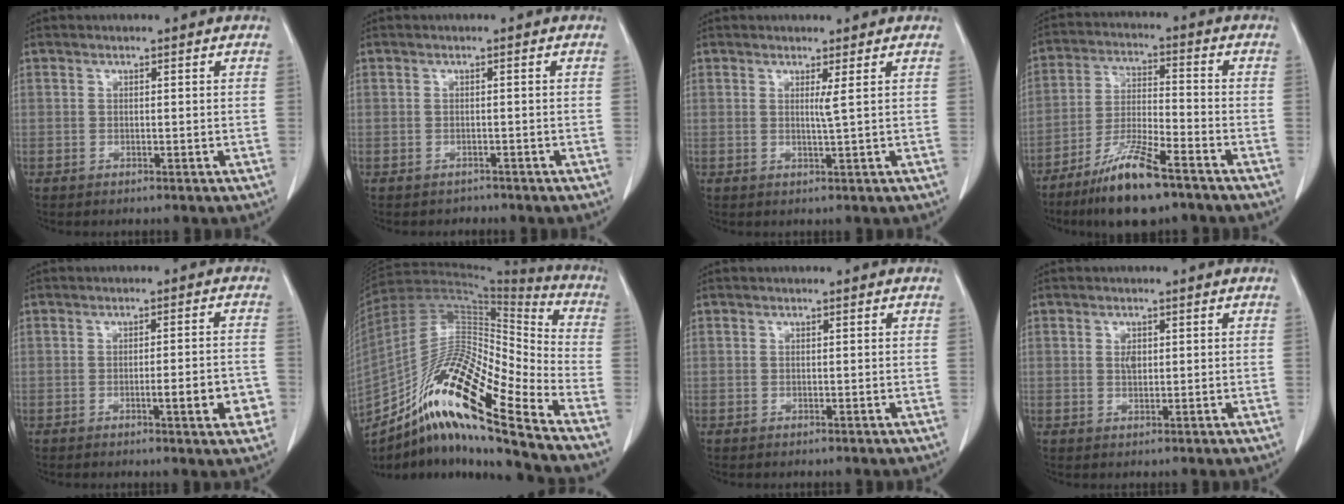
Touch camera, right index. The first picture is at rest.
{"total": 1.1, "force": [-1.0, 0.5, -0.2], "torque": [-0.001, -0.001, -0.016]}
{"total": 1.3, "force": [0.5, -0.6, 1.1], "torque": [-0.026, -0.007, 0.009]}
{"total": 11.5, "force": [-8.0, 1.7, 8.1], "torque": [-0.165, -0.025, -0.146]}
{"total": 5.9, "force": [-2.1, 0.9, 5.4], "torque": [-0.068, 0.002, -0.025]}
{"total": 21.3, "force": [-13.6, 2.5, 16.3], "torque": [-0.314, -0.007, -0.246]}
{"total": 0.0}
{"total": 1.6, "force": [0.4, 0.9, 1.2], "torque": [-0.021, -0.001, 0.008]}